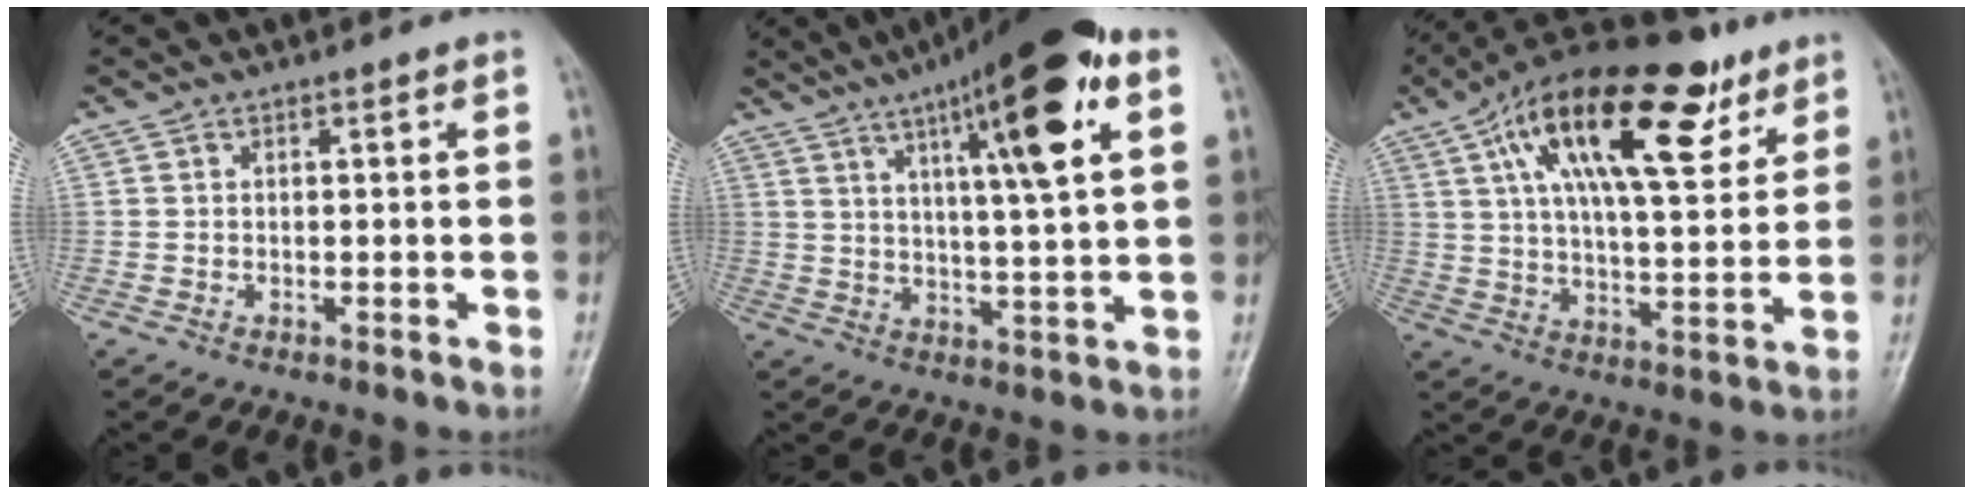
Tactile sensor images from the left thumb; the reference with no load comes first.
{"total": 19.6, "force": [8.9, 3.2, 17.2], "torque": [-0.251, -0.007, 0.135]}
{"total": 23.7, "force": [11.8, 9.3, 18.3], "torque": [-0.283, -0.013, 0.196]}